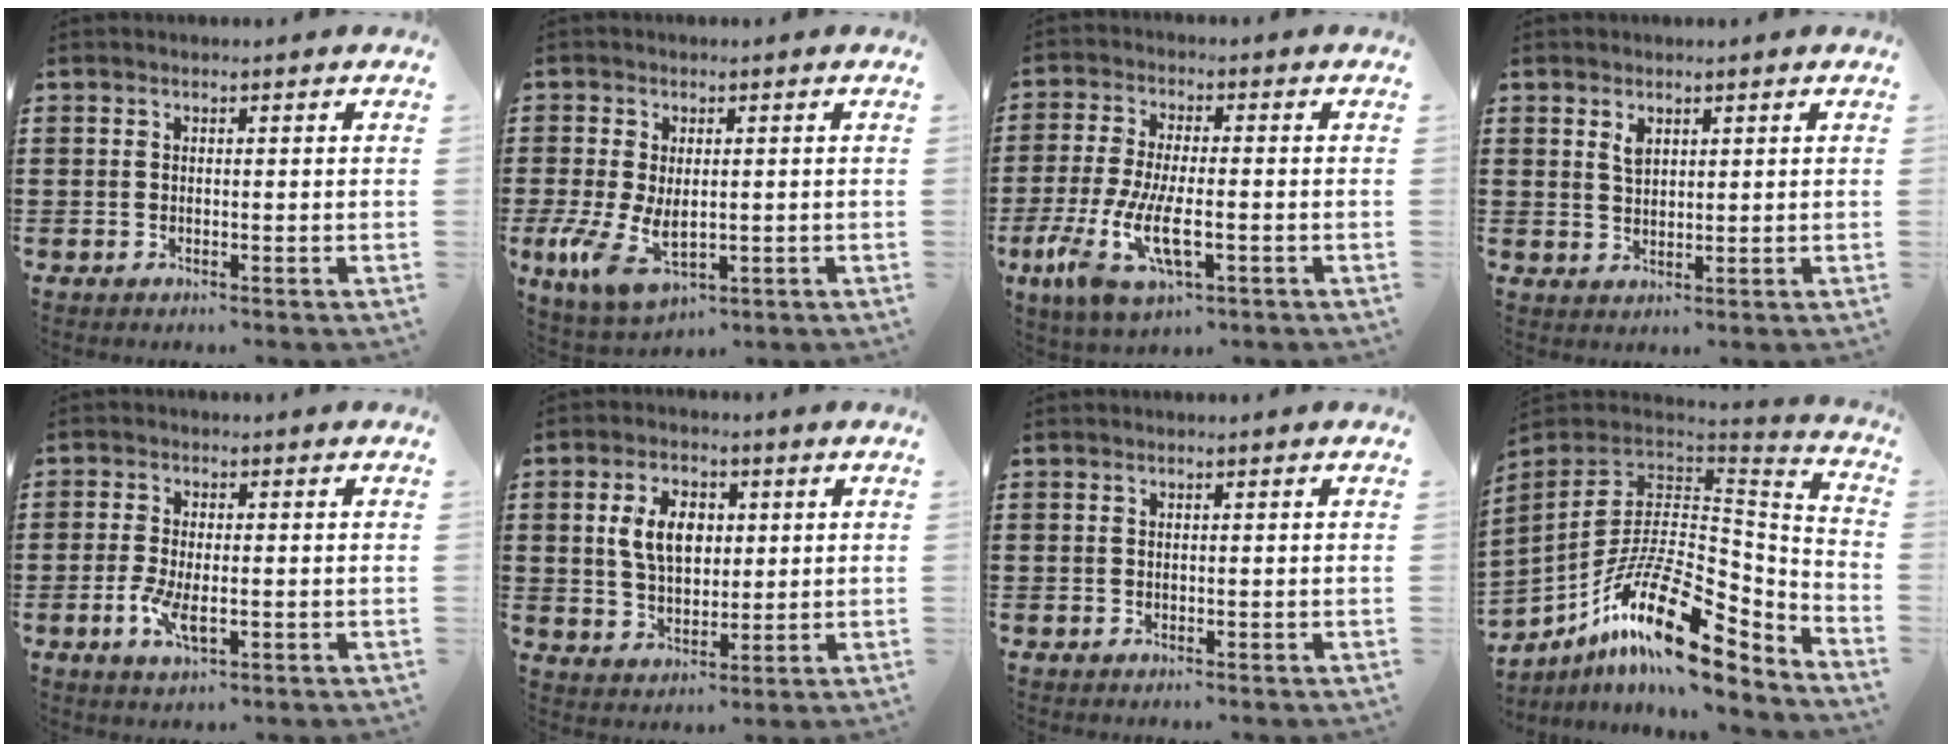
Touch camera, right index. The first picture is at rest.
{"total": 7.4, "force": [-1.2, 3.9, 6.2], "torque": [-0.142, -0.007, -0.021]}
{"total": 10.0, "force": [-3.5, 3.5, 8.7], "torque": [-0.197, -0.014, -0.062]}
{"total": 2.2, "force": [1.3, 1.2, 1.3], "torque": [-0.029, 0.003, 0.025]}
{"total": 4.6, "force": [-1.3, 1.7, 4.1], "torque": [-0.090, -0.006, -0.027]}
{"total": 7.3, "force": [1.5, 4.6, 5.4], "torque": [-0.124, 0.009, 0.019]}
{"total": 0.0}
{"total": 21.7, "force": [-11.0, 8.1, 16.9], "torque": [-0.323, 0.026, -0.197]}